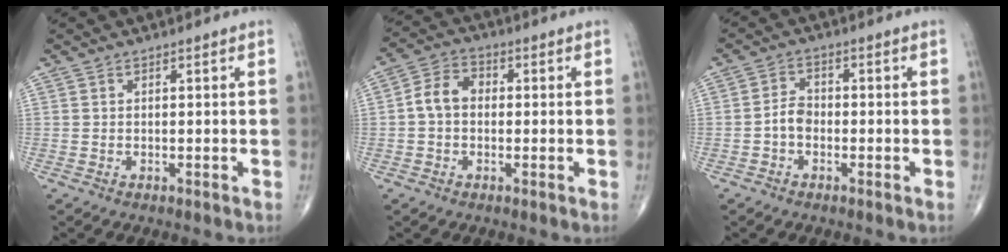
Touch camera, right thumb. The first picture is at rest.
{"total": 6.1, "force": [-0.2, 4.6, 4.0], "torque": [-0.065, 0.022, -0.014]}
{"total": 3.4, "force": [-1.2, 2.4, 2.1], "torque": [-0.029, 0.015, -0.030]}